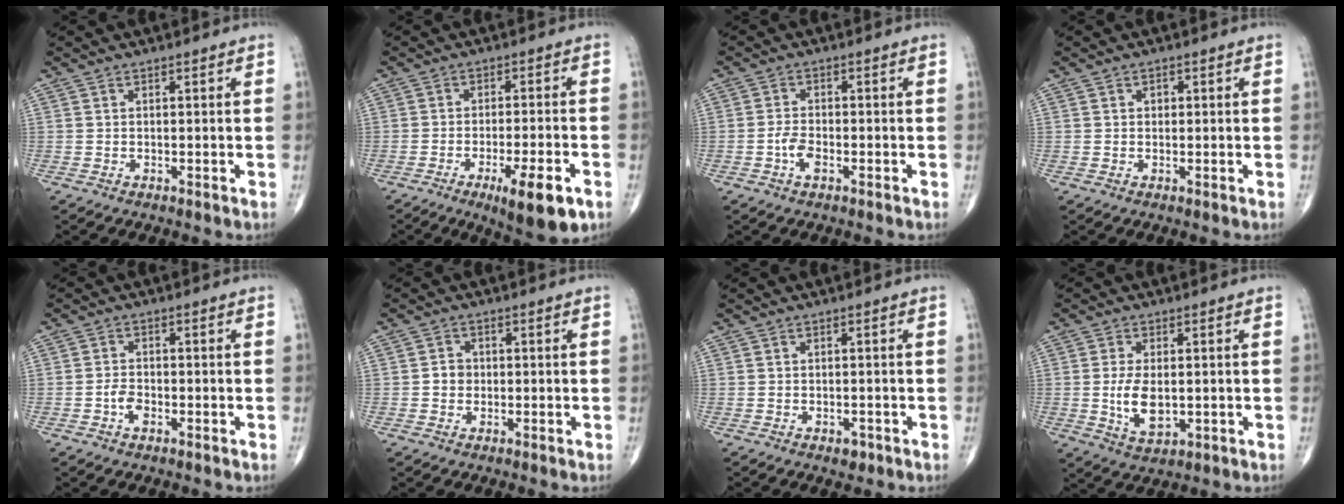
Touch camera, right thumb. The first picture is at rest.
{"total": 10.5, "force": [-5.1, 2.2, 8.9], "torque": [-0.133, 0.004, -0.070]}
{"total": 3.2, "force": [-1.4, 1.5, 2.5], "torque": [-0.051, 0.010, -0.029]}
{"total": 1.1, "force": [0.2, 0.9, 0.6], "torque": [-0.002, 0.002, 0.001]}
{"total": 2.6, "force": [-1.2, 1.4, 1.9], "torque": [-0.033, 0.009, -0.026]}
{"total": 2.4, "force": [-0.2, 2.2, 1.0], "torque": [-0.005, 0.006, -0.007]}
{"total": 1.6, "force": [-0.8, 1.0, 0.9], "torque": [-0.004, 0.002, -0.009]}
{"total": 7.1, "force": [-0.4, 3.8, 6.0], "torque": [-0.108, -0.012, 0.000]}